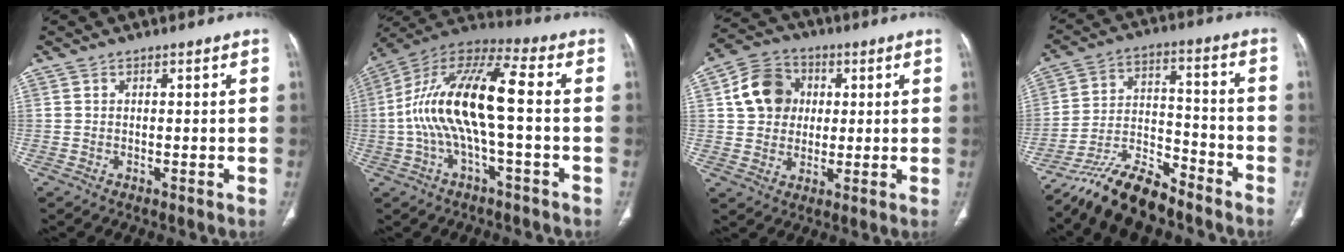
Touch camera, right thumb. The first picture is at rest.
{"total": 16.6, "force": [-1.1, 4.8, 15.9], "torque": [-0.328, 0.048, -0.025]}
{"total": 10.8, "force": [2.1, 9.3, 5.2], "torque": [-0.066, 0.007, 0.029]}
{"total": 12.0, "force": [-10.4, 3.5, 4.8], "torque": [-0.079, 0.072, -0.192]}